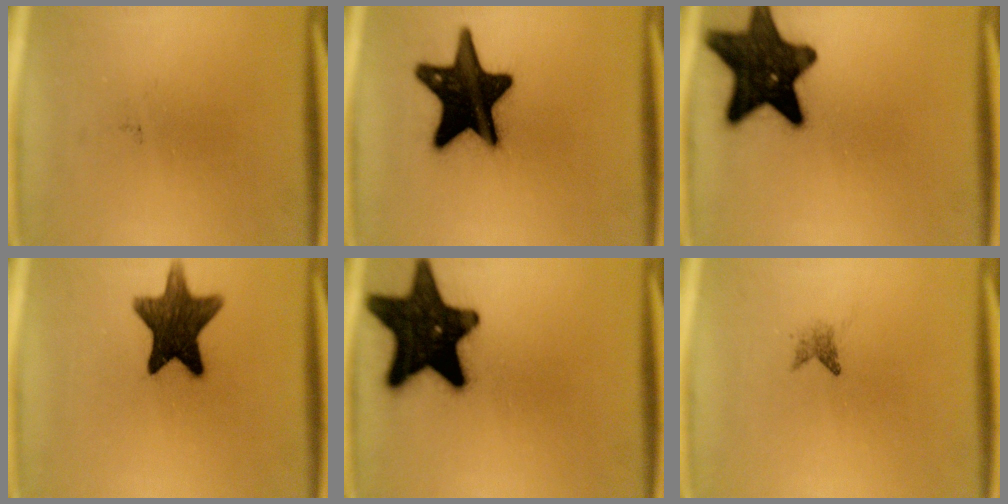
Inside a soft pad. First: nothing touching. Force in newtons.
{"total": 19.9}
{"total": 17.4}
{"total": 12.5}
{"total": 19.7}
{"total": 1.2}